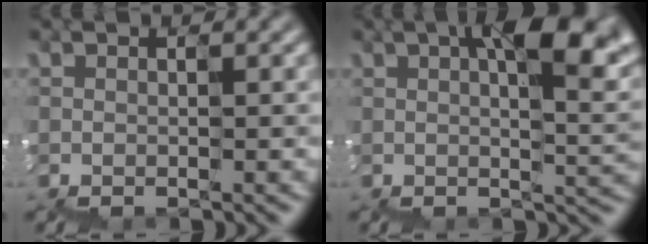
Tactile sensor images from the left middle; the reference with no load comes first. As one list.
[{"total": 9.7, "force": [3.2, 3.5, 8.4], "torque": [-0.124, 0.002, 0.051]}]